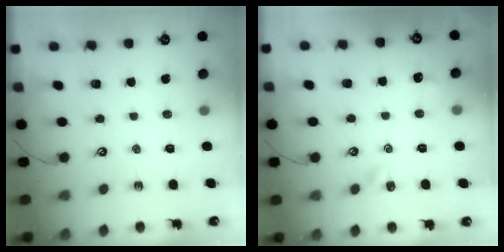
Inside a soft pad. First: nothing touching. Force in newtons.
{"total": 3.0, "press": 3.0, "slide": 0.6}